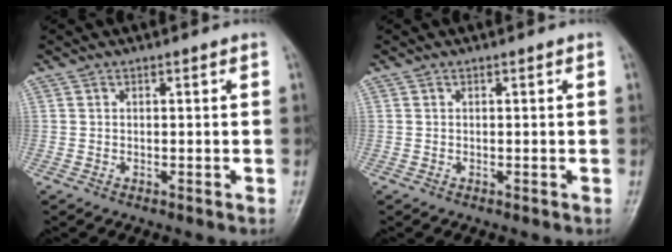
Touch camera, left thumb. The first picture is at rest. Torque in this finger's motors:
{"motor_torque": [-0.09, 0.09, -0.02, -0.03, 0.00]}